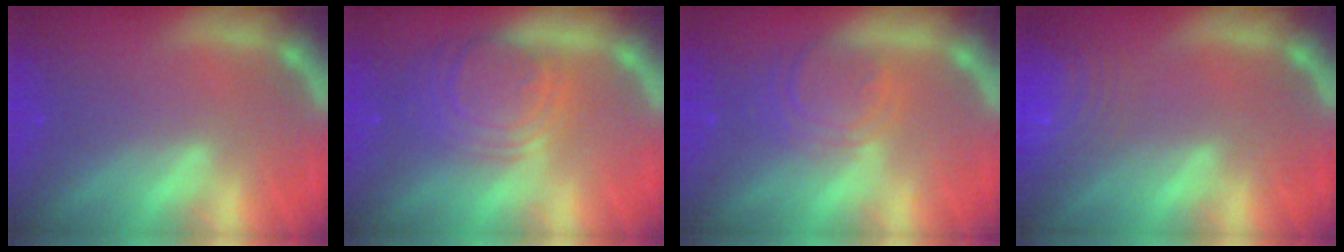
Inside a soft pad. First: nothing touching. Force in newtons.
{"total": 8.1}
{"total": 5.0}
{"total": 10.0}